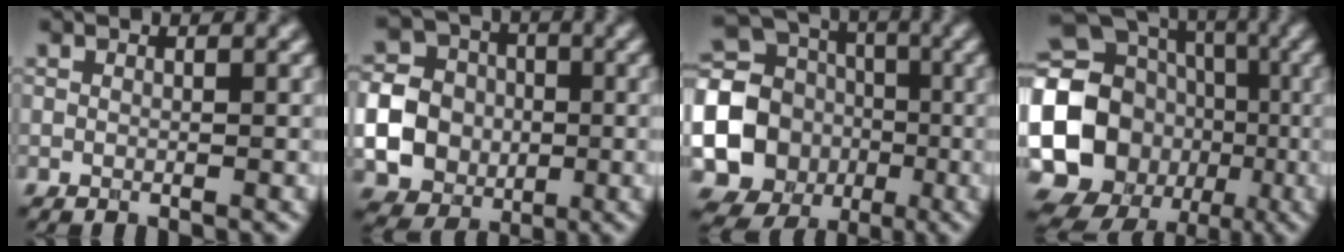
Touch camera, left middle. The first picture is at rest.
{"total": 13.3, "force": [-2.0, 12.4, 4.6], "torque": [-0.130, -0.013, -0.056]}
{"total": 16.8, "force": [-3.2, 15.5, 5.7], "torque": [-0.126, -0.019, -0.087]}
{"total": 19.0, "force": [-2.9, 17.1, 7.8], "torque": [-0.168, 0.003, -0.092]}